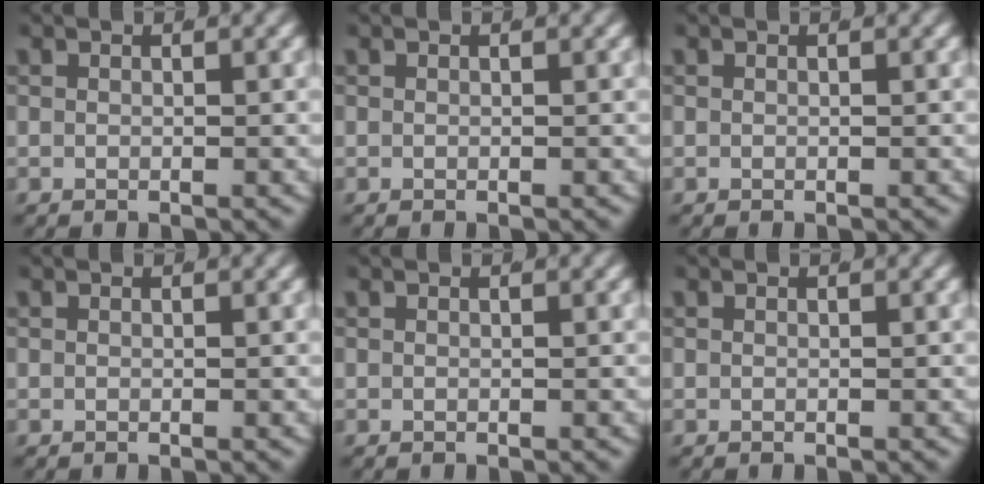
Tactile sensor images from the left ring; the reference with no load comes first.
{"total": 0.0}
{"total": 0.0}
{"total": 0.0}
{"total": 0.0}
{"total": 0.0}